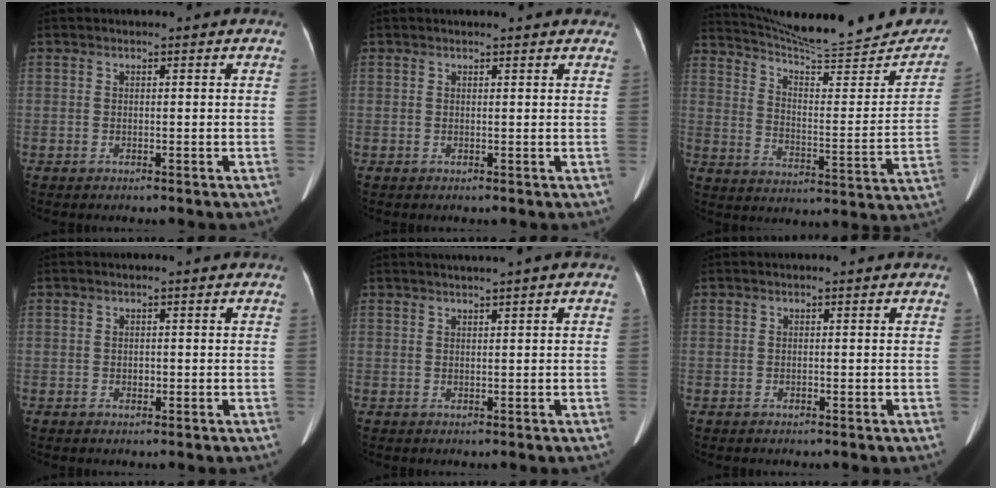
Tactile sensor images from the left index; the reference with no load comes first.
{"total": 5.2, "force": [4.8, 0.9, 1.7], "torque": [-0.016, 0.012, 0.040]}
{"total": 24.1, "force": [22.4, 3.1, 8.5], "torque": [-0.121, -0.052, 0.300]}
{"total": 0.5, "force": [0.0, 0.4, 0.3], "torque": [-0.004, 0.002, -0.002]}
{"total": 2.4, "force": [1.7, -0.4, 1.7], "torque": [-0.030, 0.016, 0.033]}
{"total": 0.0}